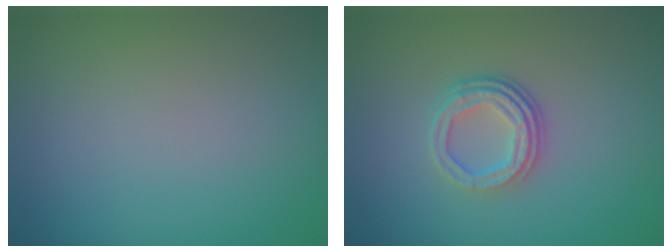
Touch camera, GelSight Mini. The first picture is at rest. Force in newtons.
{"total": 3.7, "press": 2.6, "slide": 2.5}